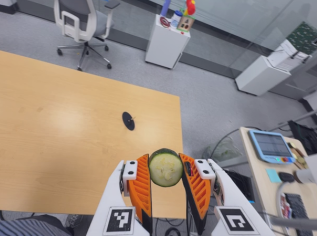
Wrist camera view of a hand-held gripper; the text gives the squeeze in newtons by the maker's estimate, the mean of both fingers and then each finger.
{"total": 11.4, "left": 11.9, "right": 10.9}